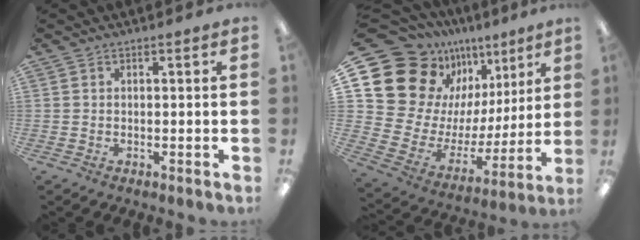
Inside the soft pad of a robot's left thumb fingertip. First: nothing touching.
{"total": 18.6, "force": [11.9, 12.5, 7.1], "torque": [-0.146, -0.090, 0.239]}